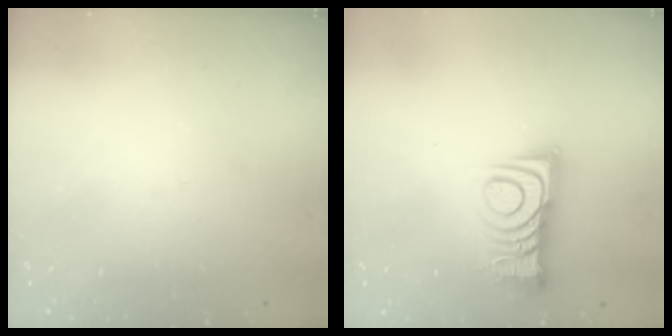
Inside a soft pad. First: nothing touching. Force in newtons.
{"total": 10.3, "press": 10.3, "slide": 0.4}